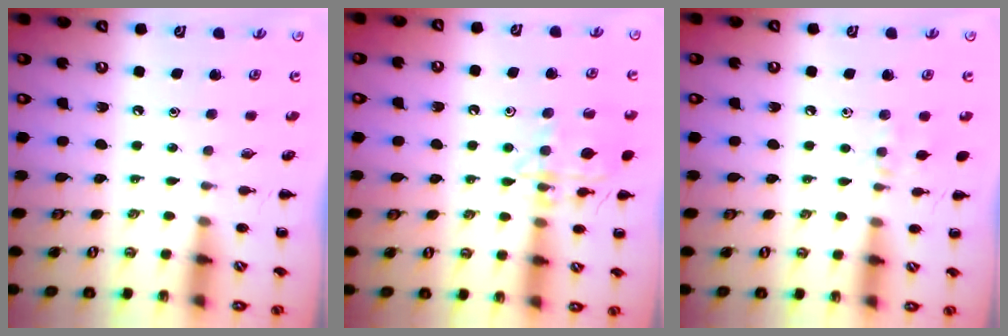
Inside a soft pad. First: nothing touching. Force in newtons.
{"total": 14.9, "press": 14.8, "slide": 1.5}
{"total": 7.0, "press": 6.9, "slide": 1.3}